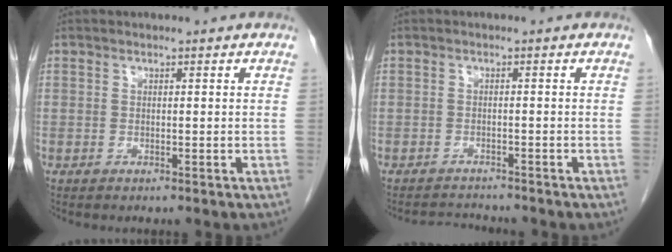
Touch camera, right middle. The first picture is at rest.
{"total": 2.5, "force": [-2.5, -0.1, -0.4], "torque": [0.005, -0.014, -0.038]}